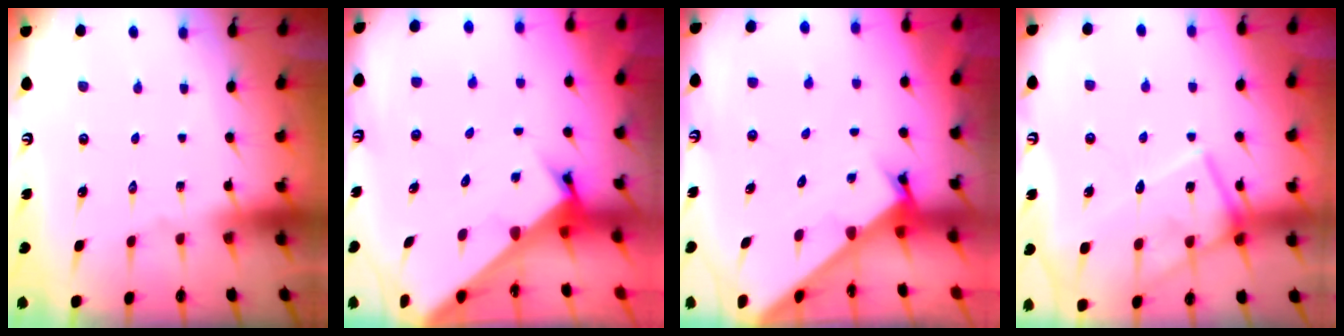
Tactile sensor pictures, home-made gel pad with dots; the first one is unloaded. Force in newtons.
{"total": 3.6, "press": 3.6, "slide": 0.2}
{"total": 2.3, "press": 2.3, "slide": 0.2}
{"total": 14.9, "press": 14.8, "slide": 1.0}